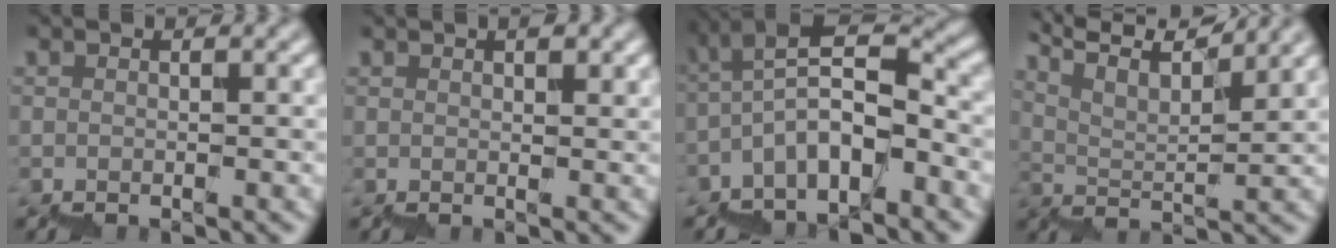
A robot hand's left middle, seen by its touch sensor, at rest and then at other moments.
{"total": 0.9, "force": [0.7, 0.1, 0.6], "torque": [-0.005, 0.005, 0.008]}
{"total": 6.0, "force": [-2.9, 2.2, 4.8], "torque": [-0.080, 0.024, -0.055]}
{"total": 9.2, "force": [8.5, 1.1, 3.3], "torque": [-0.060, 0.034, 0.123]}